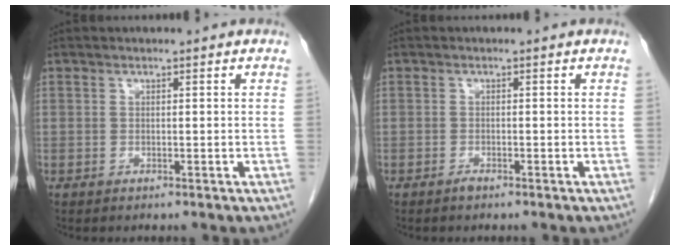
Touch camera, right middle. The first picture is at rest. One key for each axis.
{"total": 0.8, "fx": -0.7, "fy": 0.1, "fz": 0.4, "tx": -0.007, "ty": 0.001, "tz": -0.010}